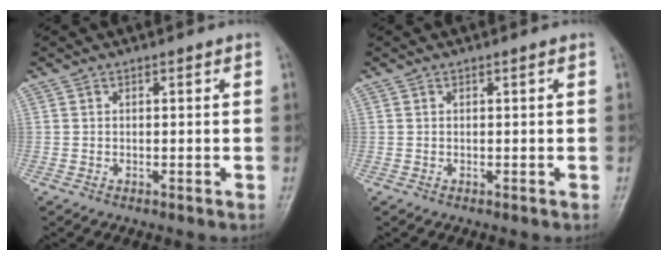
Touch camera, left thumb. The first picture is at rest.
{"total": 0.0}